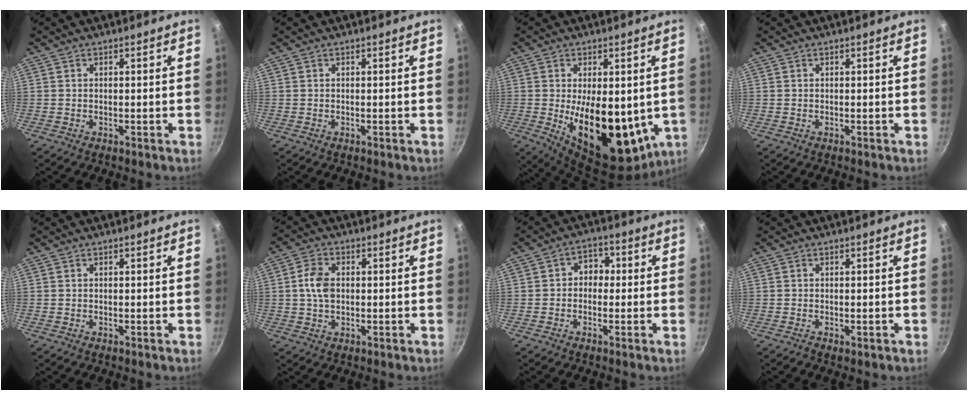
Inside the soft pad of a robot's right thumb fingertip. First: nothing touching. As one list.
[{"total": 0.0}, {"total": 19.4, "force": [-1.4, 10.0, 16.6], "torque": [-0.235, -0.030, -0.001]}, {"total": 0.0}, {"total": 0.0}, {"total": 5.7, "force": [0.4, 3.9, 4.2], "torque": [-0.071, 0.010, 0.003]}, {"total": 4.6, "force": [-0.1, 3.8, 2.6], "torque": [-0.003, 0.013, -0.013]}, {"total": 0.9, "force": [-0.4, 0.4, 0.7], "torque": [-0.011, 0.000, -0.006]}]